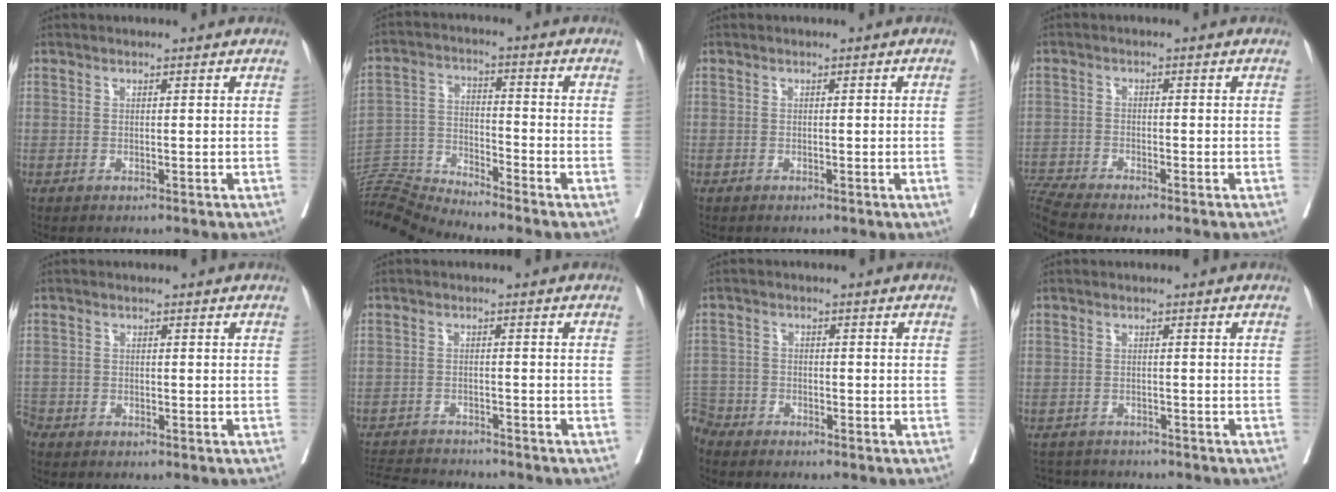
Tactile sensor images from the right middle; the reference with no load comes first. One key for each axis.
{"total": 12.2, "fx": -11.7, "fy": -2.5, "fz": 2.2, "tx": -0.045, "ty": 0.012, "tz": -0.222}
{"total": 0.8, "fx": -0.1, "fy": -0.2, "fz": 0.8, "tx": -0.009, "ty": -0.001, "tz": -0.001}
{"total": 12.2, "fx": -11.0, "fy": -1.9, "fz": 4.9, "tx": -0.099, "ty": -0.007, "tz": -0.196}
{"total": 2.9, "fx": -2.3, "fy": 1.7, "fz": 0.5, "tx": -0.014, "ty": 0.000, "tz": -0.046}
{"total": 8.4, "fx": -8.2, "fy": 0.4, "fz": 1.9, "tx": -0.035, "ty": -0.005, "tz": -0.134}
{"total": 4.5, "fx": -4.1, "fy": 1.7, "fz": -0.5, "tx": 0.013, "ty": -0.006, "tz": -0.086}
{"total": 6.8, "fx": -6.7, "fy": 1.1, "fz": 0.6, "tx": -0.015, "ty": 0.001, "tz": -0.103}